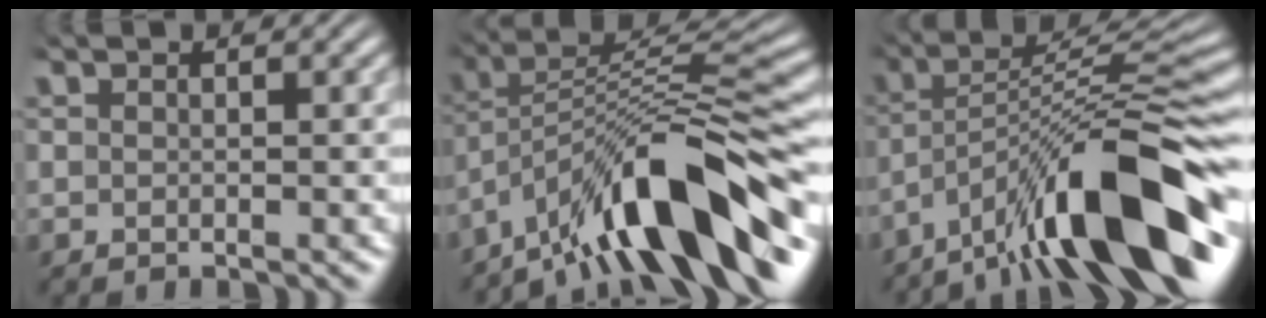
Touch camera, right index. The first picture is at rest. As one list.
[{"total": 9.7, "force": [-3.9, 3.8, 8.1], "torque": [-0.130, -0.011, -0.045]}, {"total": 10.2, "force": [-2.8, 3.6, 9.2], "torque": [-0.138, -0.002, -0.028]}]